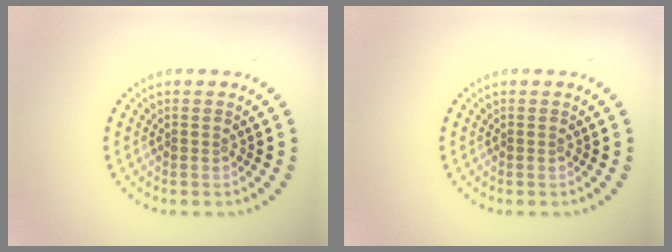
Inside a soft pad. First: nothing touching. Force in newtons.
{"total": 0.0}